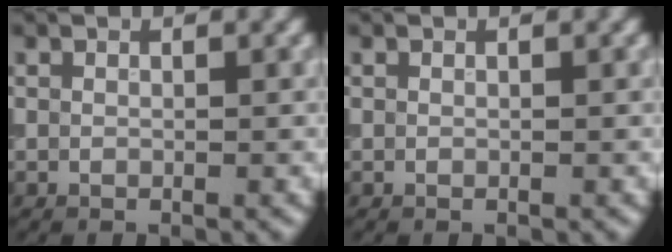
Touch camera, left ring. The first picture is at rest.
{"total": 0.0}